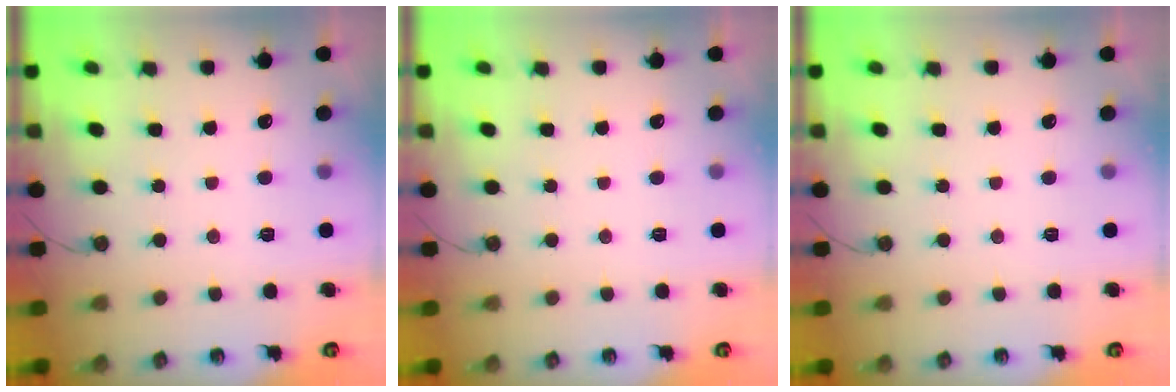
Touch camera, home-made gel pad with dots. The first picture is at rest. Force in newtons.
{"total": 0.0}
{"total": 0.0}